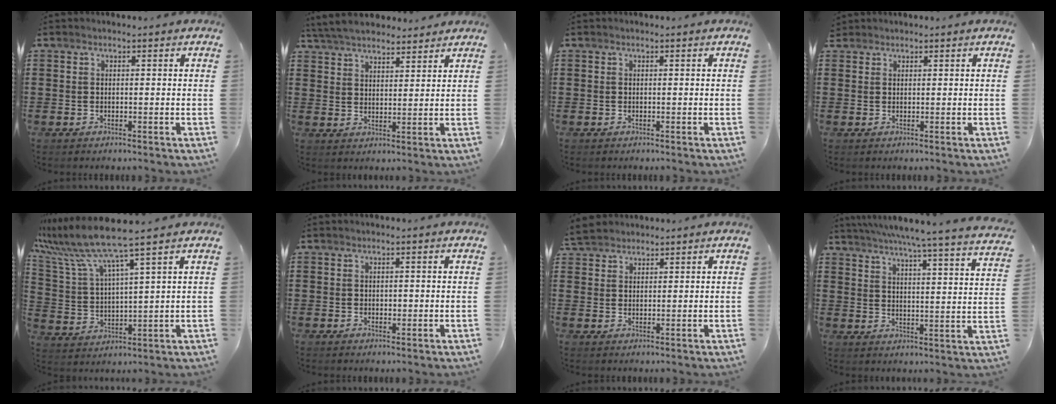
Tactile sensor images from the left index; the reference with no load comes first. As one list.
[{"total": 5.3, "force": [5.0, 1.1, 1.2], "torque": [-0.042, -0.011, 0.093]}, {"total": 0.0}, {"total": 1.0, "force": [0.9, 0.4, 0.1], "torque": [-0.006, 0.001, 0.018]}, {"total": 8.4, "force": [6.9, -0.5, 4.7], "torque": [-0.129, -0.043, 0.113]}, {"total": 0.7, "force": [0.2, 0.5, 0.5], "torque": [-0.011, 0.003, 0.003]}, {"total": 2.7, "force": [2.6, 0.8, 0.3], "torque": [-0.015, -0.001, 0.052]}, {"total": 5.4, "force": [4.9, -1.2, 2.1], "torque": [-0.064, -0.046, 0.076]}]